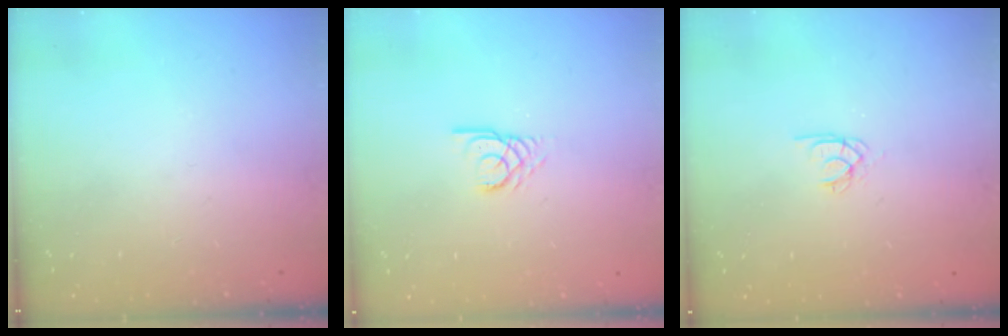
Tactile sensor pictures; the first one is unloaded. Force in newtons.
{"total": 2.7, "press": 2.7, "slide": 0.2}
{"total": 1.9, "press": 1.9, "slide": 0.2}